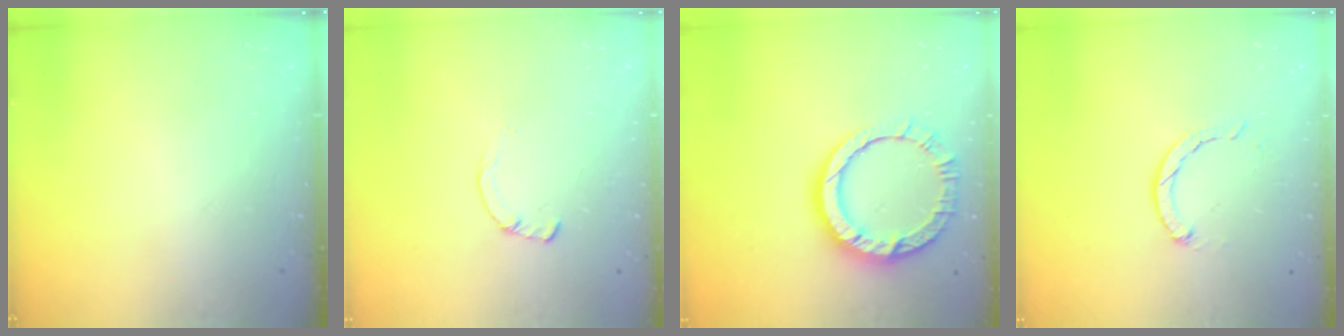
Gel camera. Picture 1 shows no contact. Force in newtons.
{"total": 1.7, "press": 1.7, "slide": 0.2}
{"total": 13.2, "press": 13.1, "slide": 1.6}
{"total": 2.3, "press": 2.3, "slide": 0.3}